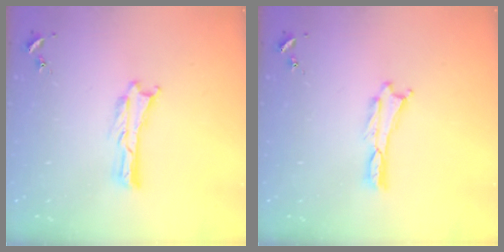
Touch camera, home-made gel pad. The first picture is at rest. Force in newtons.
{"total": 0.0}